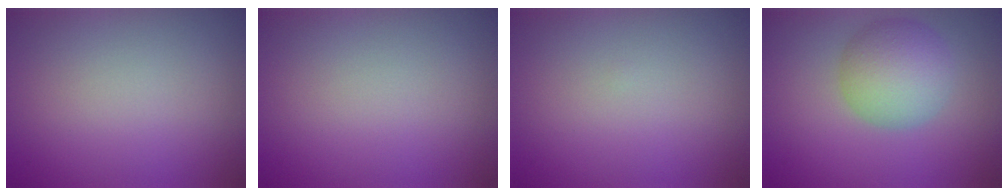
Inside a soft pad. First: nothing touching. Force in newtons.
{"total": 0.0}
{"total": 0.0}
{"total": 5.2, "press": 5.2, "slide": 0.3}